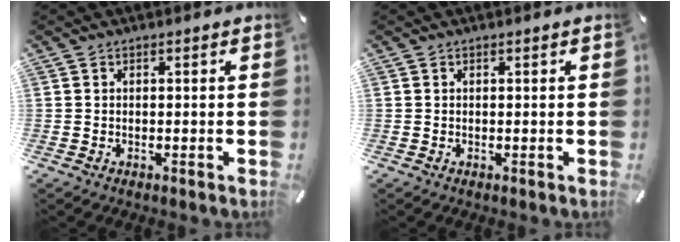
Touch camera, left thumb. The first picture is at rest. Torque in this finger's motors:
{"motor_torque": [0.00, 0.00, 0.00, 0.00, 0.00]}